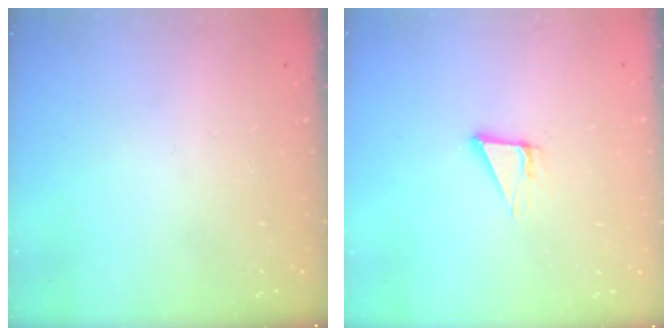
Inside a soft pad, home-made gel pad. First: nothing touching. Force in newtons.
{"total": 3.8, "press": 3.7, "slide": 0.4}